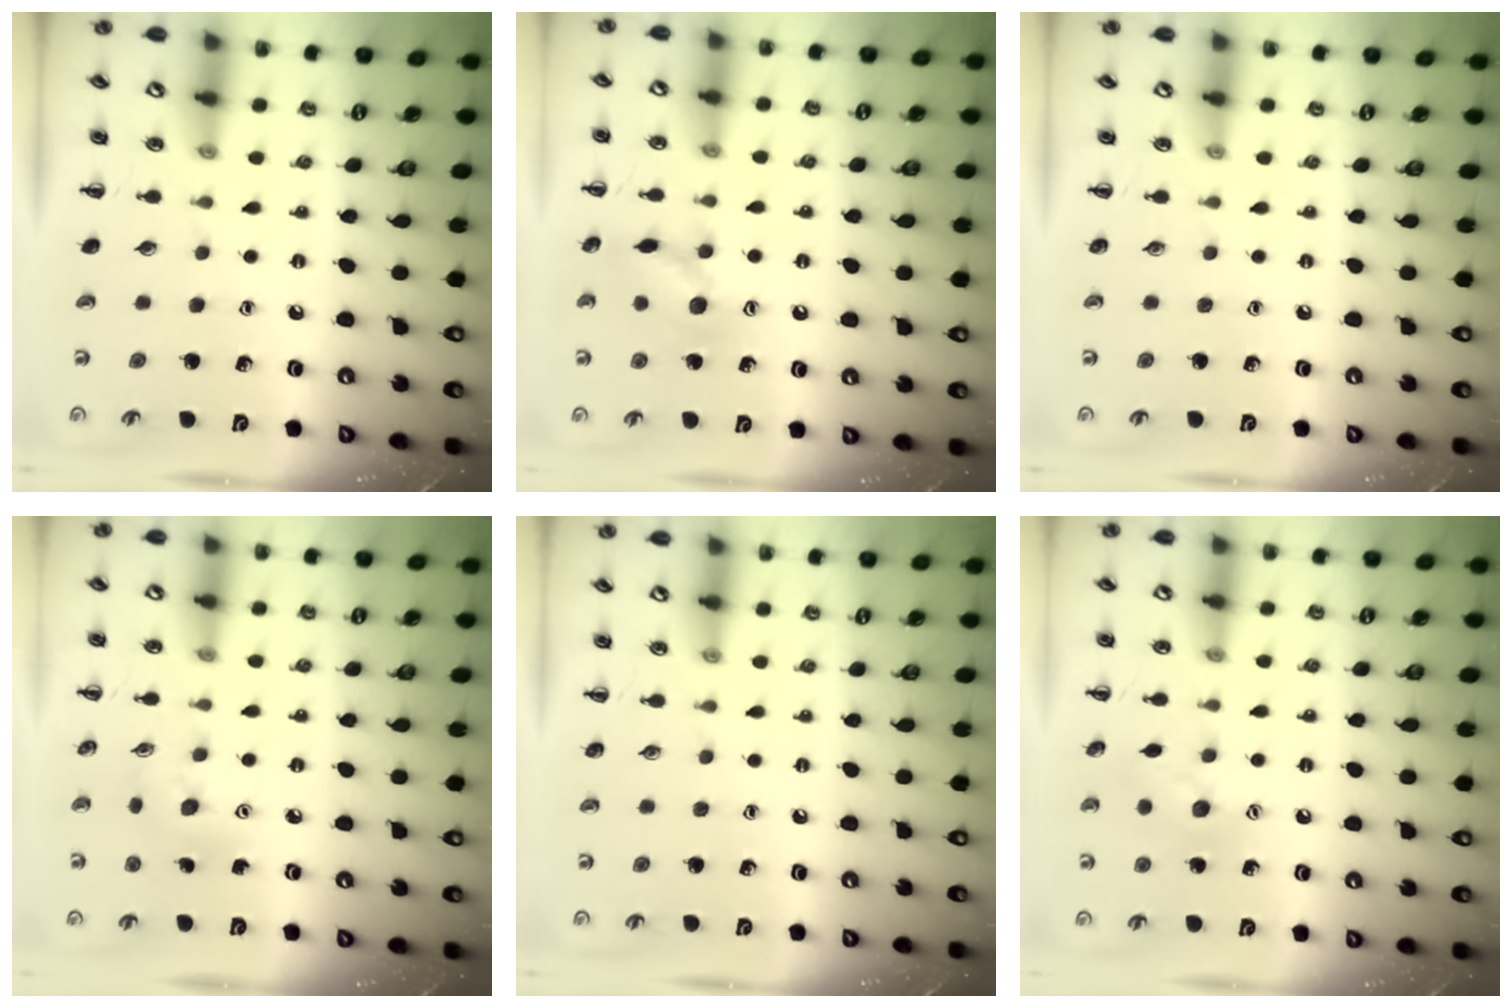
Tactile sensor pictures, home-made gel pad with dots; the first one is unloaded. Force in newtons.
{"total": 10.5, "press": 10.5, "slide": 0.6}
{"total": 0.0}
{"total": 3.3, "press": 3.2, "slide": 0.9}
{"total": 0.0}
{"total": 8.5, "press": 8.4, "slide": 1.1}